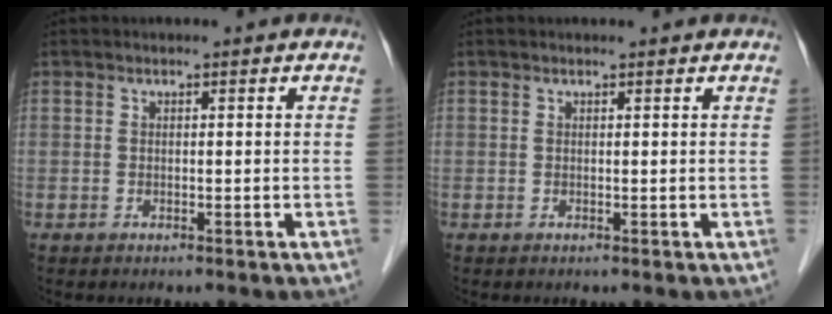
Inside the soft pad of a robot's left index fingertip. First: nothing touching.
{"total": 1.0, "force": [1.0, 0.1, 0.1], "torque": [-0.011, 0.006, 0.013]}